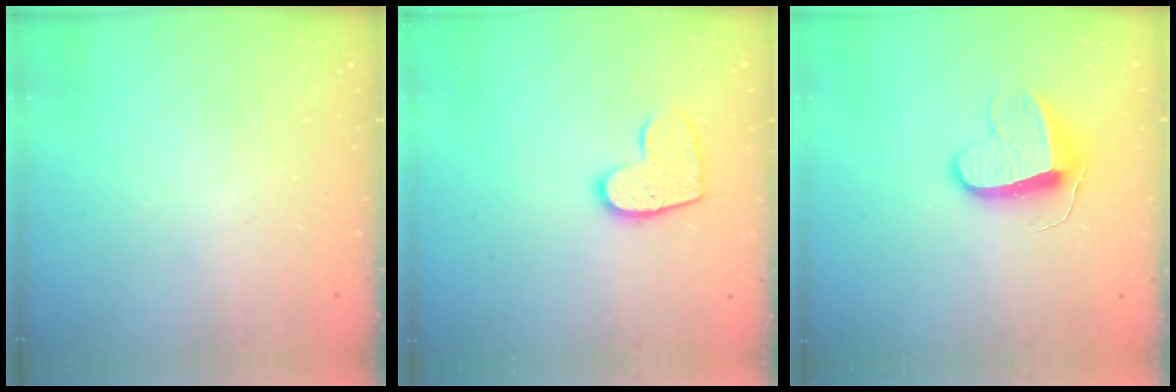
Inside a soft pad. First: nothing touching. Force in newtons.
{"total": 11.3, "press": 11.3, "slide": 0.7}
{"total": 9.2, "press": 9.2, "slide": 0.3}